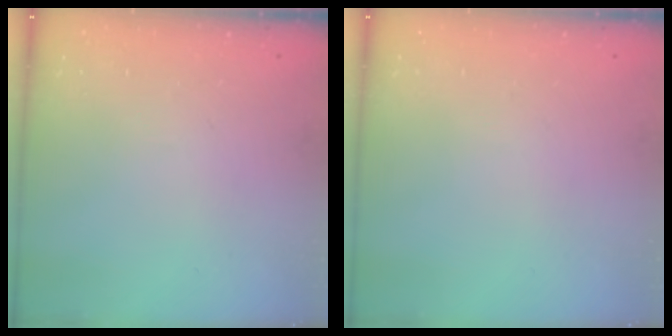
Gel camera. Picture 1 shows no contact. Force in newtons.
{"total": 0.0}